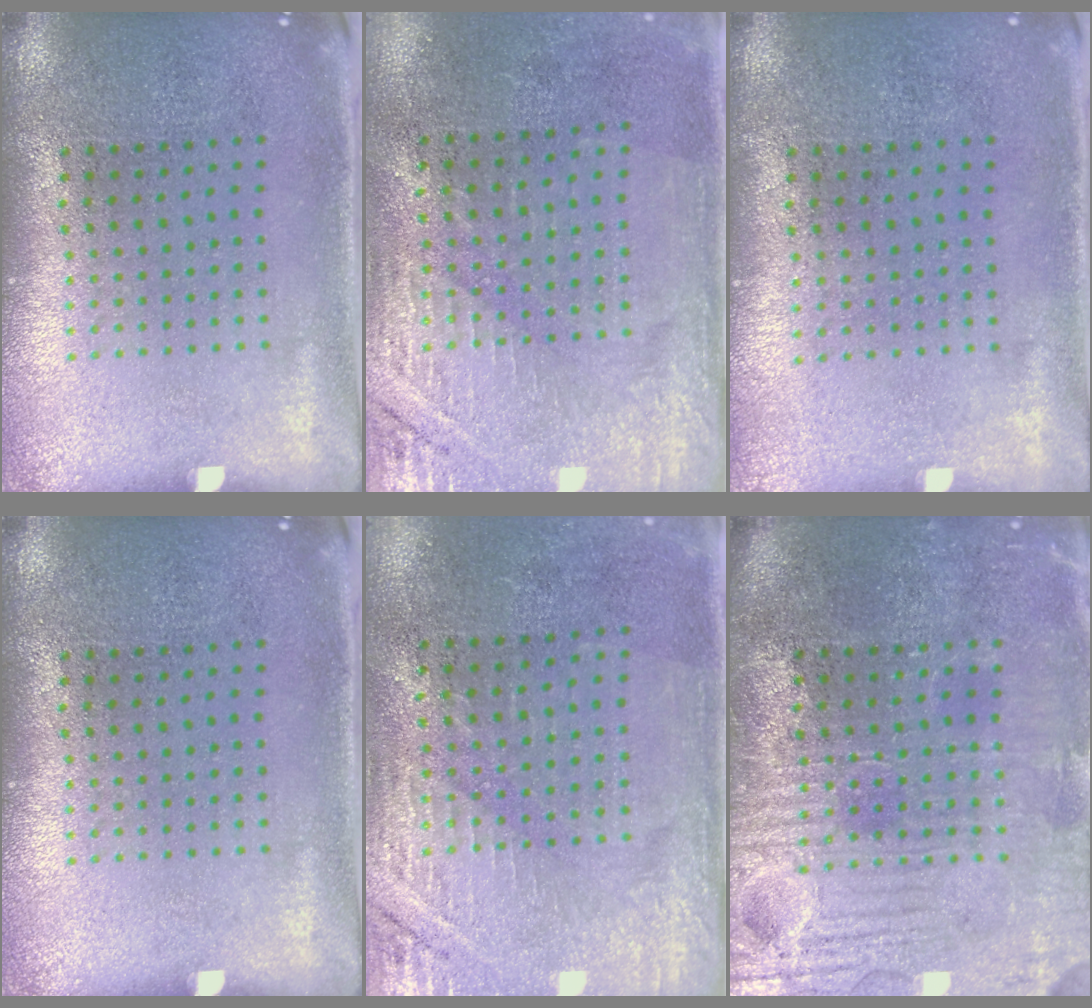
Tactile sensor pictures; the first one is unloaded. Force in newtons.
{"total": 2.8, "press": 2.6, "slide": 0.9}
{"total": 0.0}
{"total": 0.0}
{"total": 2.9, "press": 2.7, "slide": 1.1}
{"total": 4.0, "press": 3.8, "slide": 1.3}